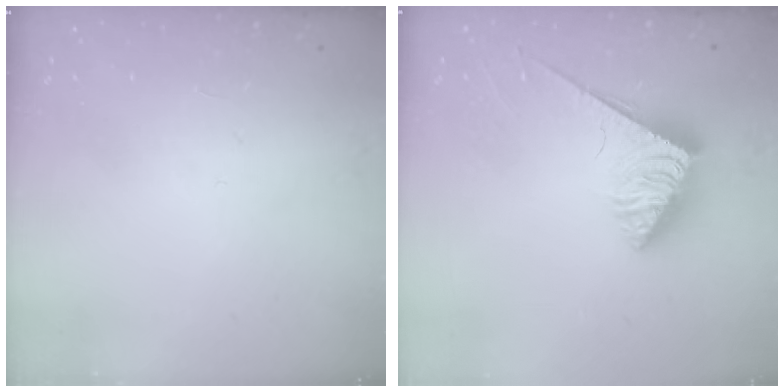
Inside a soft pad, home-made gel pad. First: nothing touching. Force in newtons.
{"total": 3.7, "press": 3.6, "slide": 0.4}